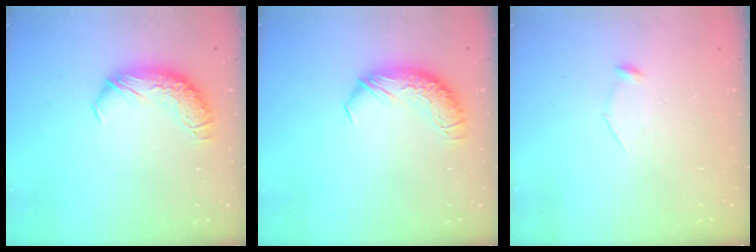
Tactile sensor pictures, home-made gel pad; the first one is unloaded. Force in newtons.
{"total": 0.0}
{"total": 8.4, "press": 8.3, "slide": 0.9}